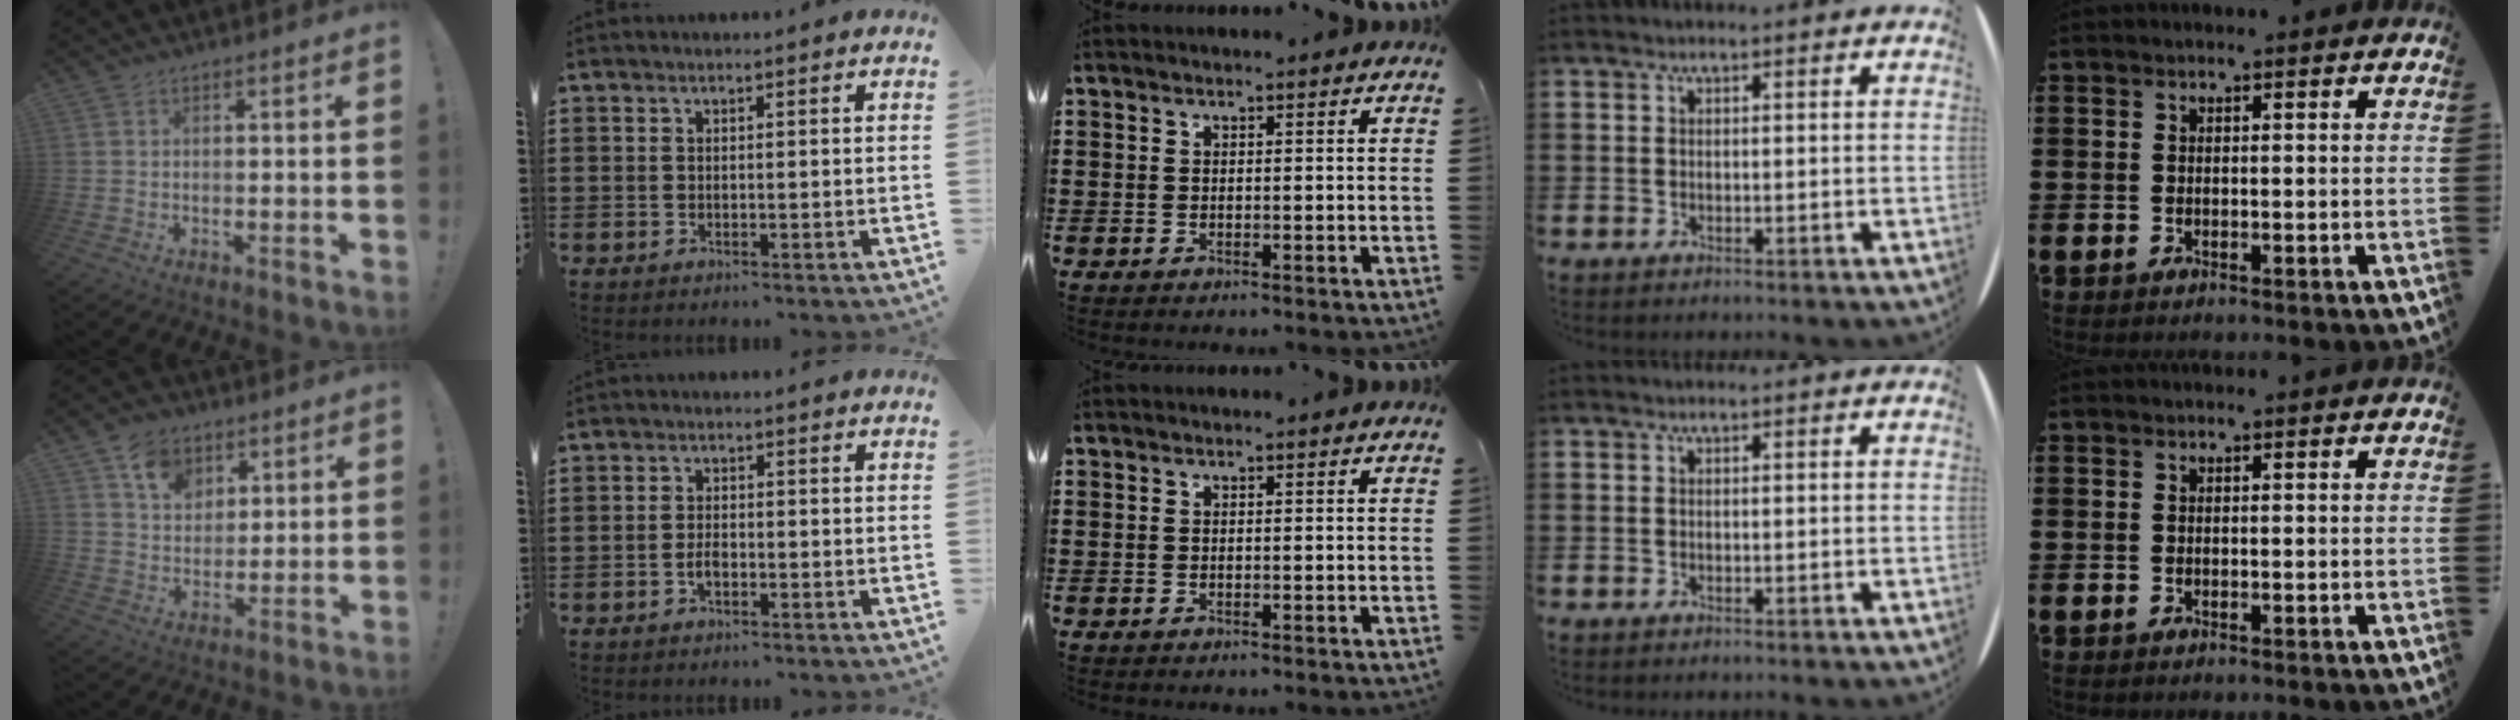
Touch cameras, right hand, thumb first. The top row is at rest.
{"thumb": {"total": 9.5, "force": [5.6, 7.0, 3.3], "torque": [-0.052, -0.026, 0.107]}, "index": {"total": 2.0, "force": [-0.8, 0.9, 1.6], "torque": [-0.041, -0.004, -0.016]}}